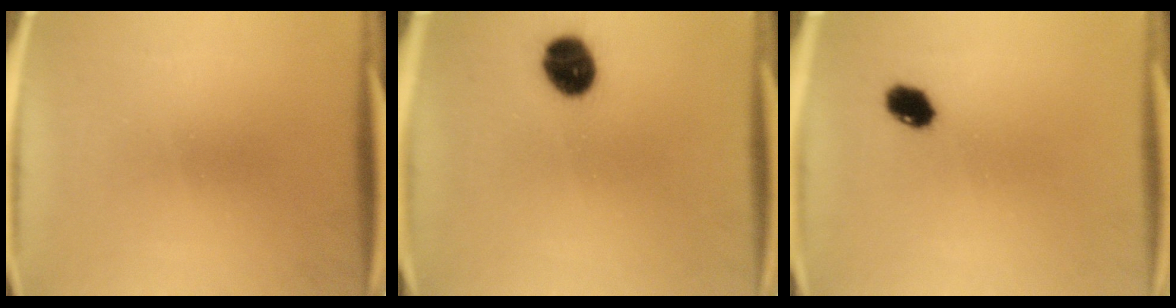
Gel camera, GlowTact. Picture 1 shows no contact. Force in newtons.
{"total": 8.9}
{"total": 4.3}